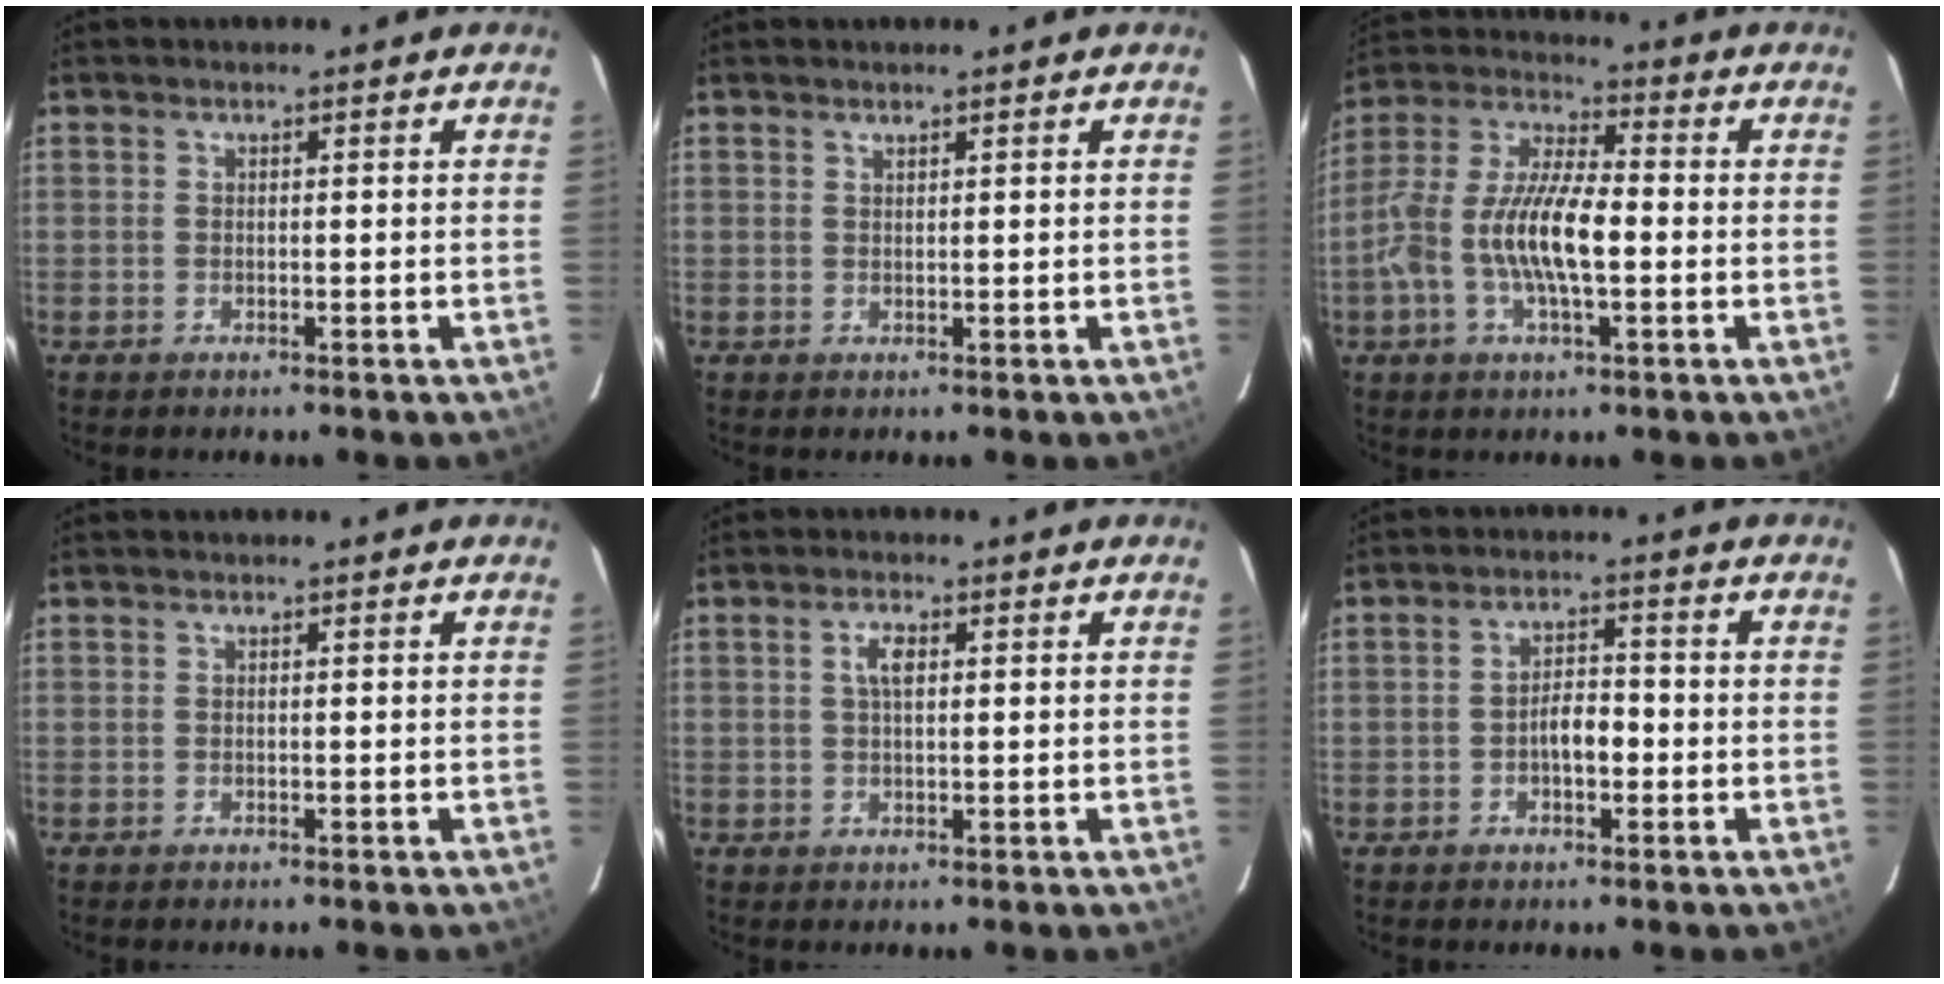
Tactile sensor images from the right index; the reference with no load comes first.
{"total": 0.5, "force": [0.5, 0.1, 0.1], "torque": [-0.002, 0.001, 0.010]}
{"total": 14.1, "force": [-2.7, 4.8, 13.0], "torque": [-0.264, 0.005, -0.054]}
{"total": 0.0}
{"total": 2.8, "force": [0.7, 1.2, 2.4], "torque": [-0.046, 0.007, 0.014]}
{"total": 4.2, "force": [-1.3, 2.0, 3.4], "torque": [-0.062, 0.009, -0.019]}